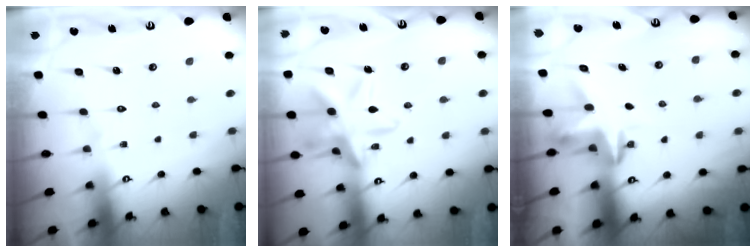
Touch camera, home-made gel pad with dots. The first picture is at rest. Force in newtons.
{"total": 15.0, "press": 15.0, "slide": 1.1}
{"total": 3.6, "press": 3.6, "slide": 0.2}